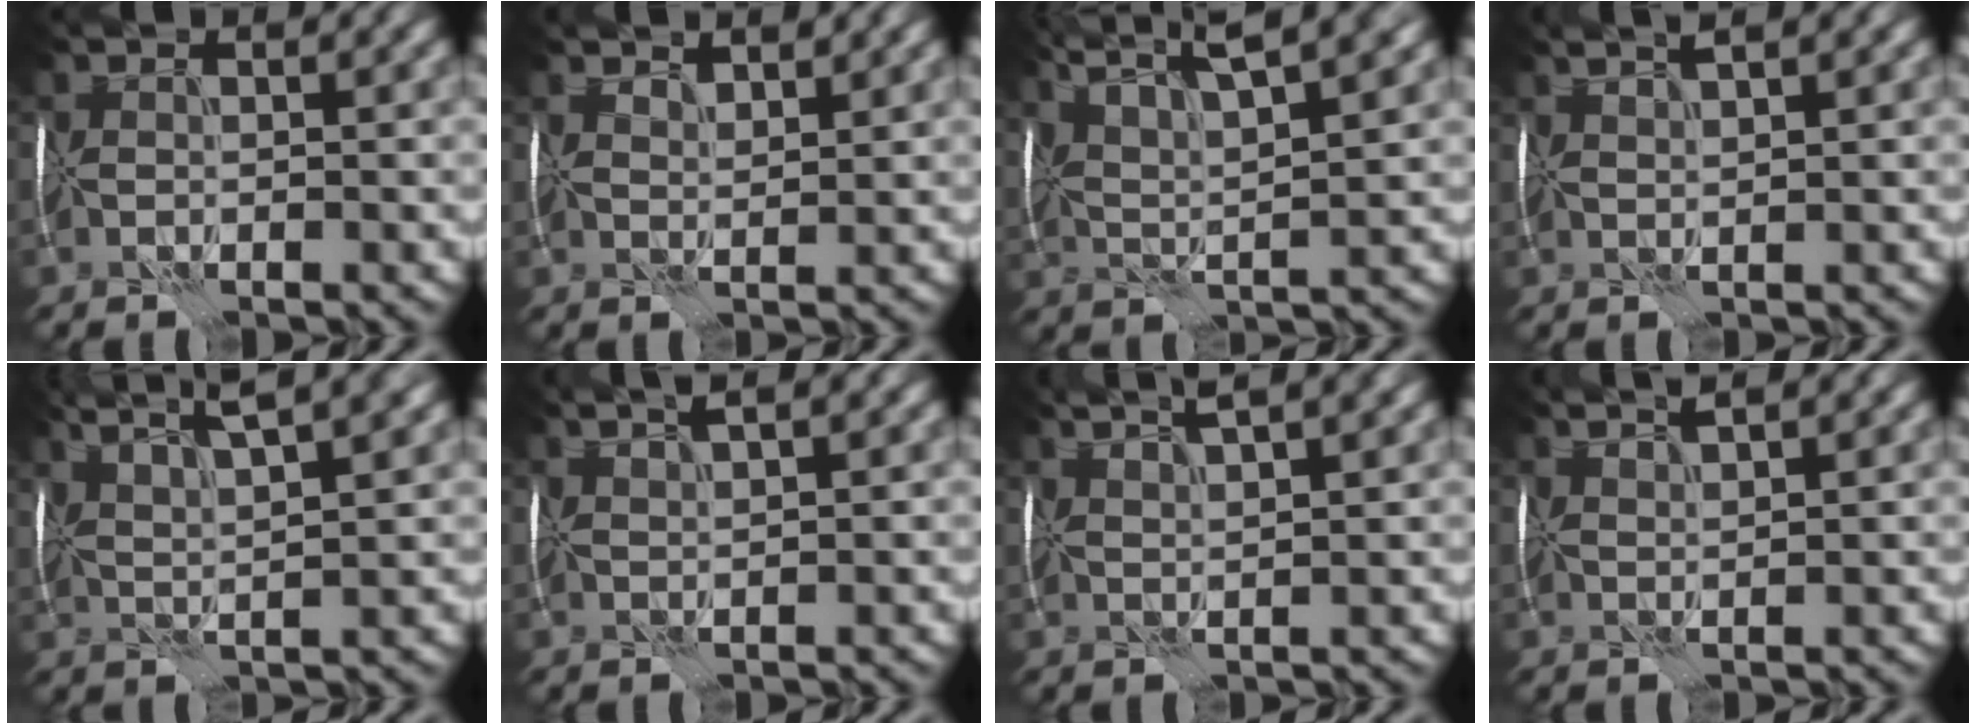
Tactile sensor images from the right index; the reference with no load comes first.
{"total": 2.7, "force": [2.6, 0.4, 0.7], "torque": [-0.015, 0.006, 0.047]}
{"total": 10.6, "force": [7.7, 2.3, 7.0], "torque": [-0.113, 0.038, 0.098]}
{"total": 2.7, "force": [2.2, 0.1, 1.6], "torque": [-0.024, 0.017, 0.035]}
{"total": 8.3, "force": [6.1, 1.5, 5.5], "torque": [-0.077, 0.034, 0.076]}
{"total": 2.8, "force": [2.2, 0.1, 1.8], "torque": [-0.026, 0.016, 0.037]}
{"total": 5.5, "force": [4.1, 1.1, 3.5], "torque": [-0.038, 0.030, 0.046]}
{"total": 3.0, "force": [2.6, 0.2, 1.5], "torque": [-0.022, 0.019, 0.037]}